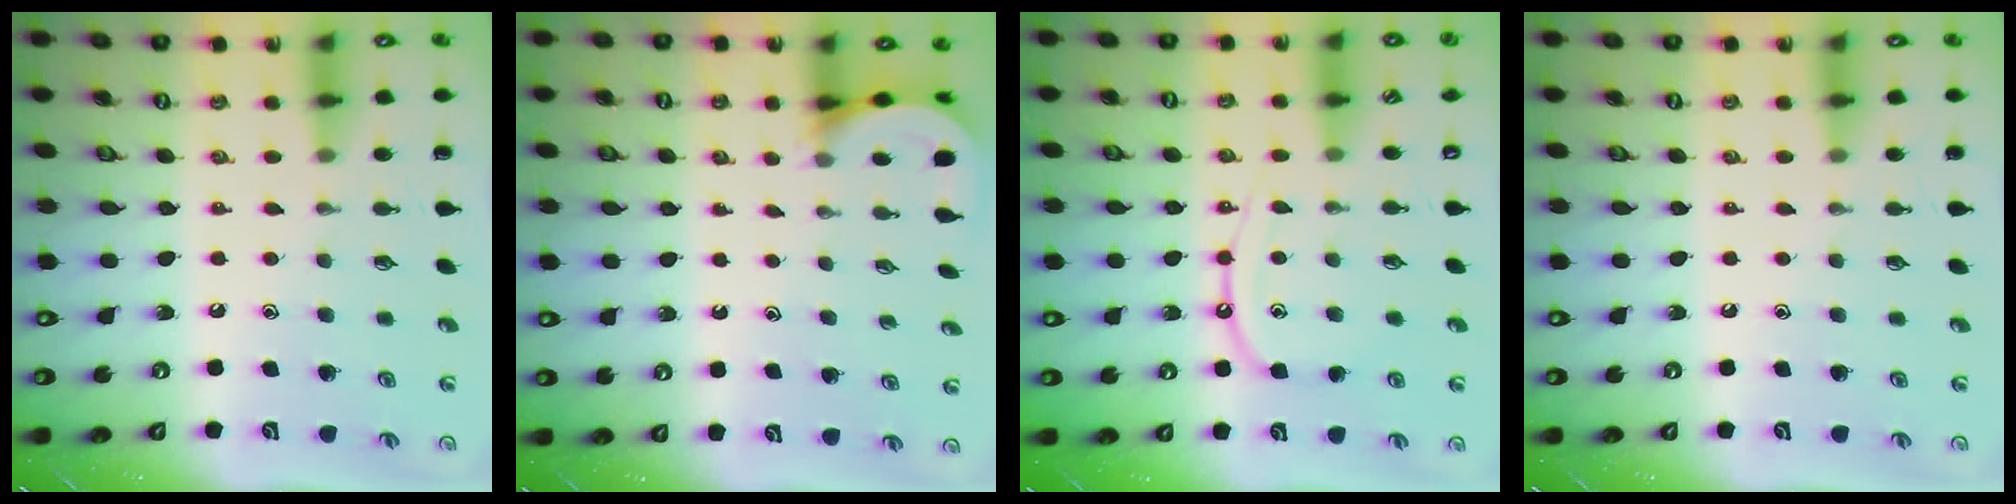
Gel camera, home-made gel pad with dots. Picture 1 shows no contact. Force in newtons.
{"total": 3.4, "press": 3.3, "slide": 0.3}
{"total": 10.3, "press": 10.2, "slide": 0.8}
{"total": 0.0}